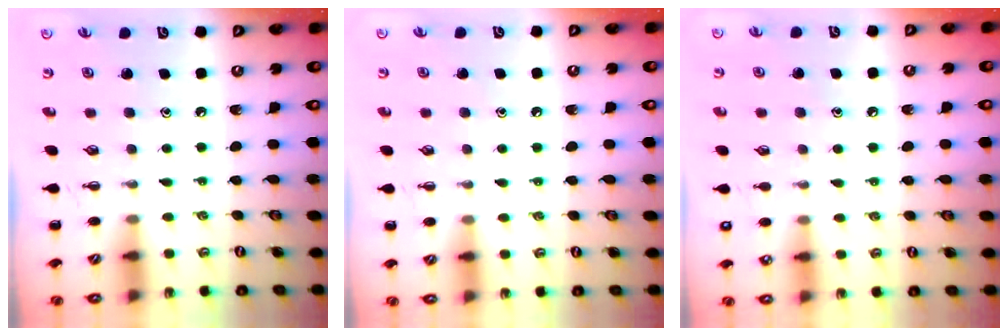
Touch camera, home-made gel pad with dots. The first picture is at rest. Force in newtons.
{"total": 5.2, "press": 4.8, "slide": 1.9}
{"total": 6.0, "press": 5.8, "slide": 1.4}